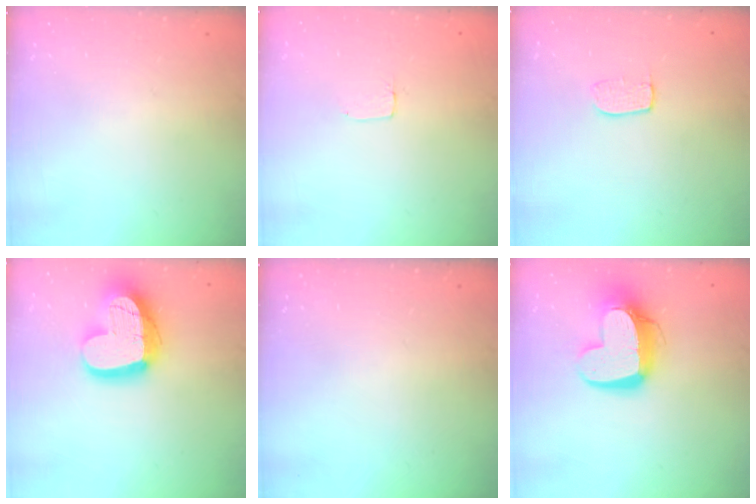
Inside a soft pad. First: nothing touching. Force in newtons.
{"total": 2.0, "press": 2.0, "slide": 0.0}
{"total": 5.2, "press": 5.2, "slide": 0.3}
{"total": 20.4, "press": 20.3, "slide": 1.7}
{"total": 0.0}
{"total": 14.4, "press": 14.3, "slide": 1.3}